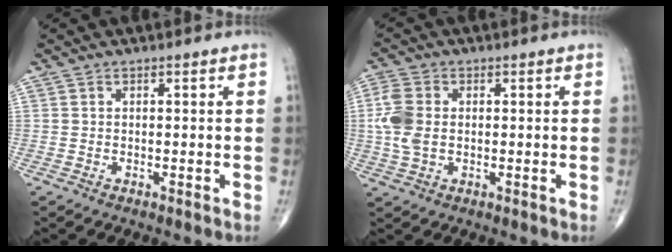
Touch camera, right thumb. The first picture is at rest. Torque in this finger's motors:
{"motor_torque": [1.36, 1.00, 0.97, 0.19, 0.09]}